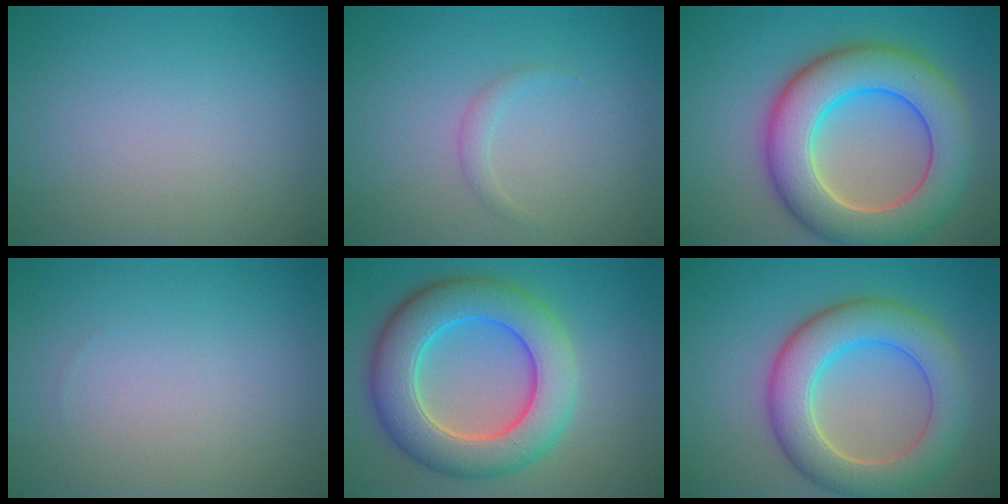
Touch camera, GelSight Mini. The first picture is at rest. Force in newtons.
{"total": 1.0, "press": 1.0, "slide": 0.2}
{"total": 10.4, "press": 10.3, "slide": 0.7}
{"total": 0.0}
{"total": 9.3, "press": 9.3, "slide": 0.6}
{"total": 7.6, "press": 7.6, "slide": 0.4}